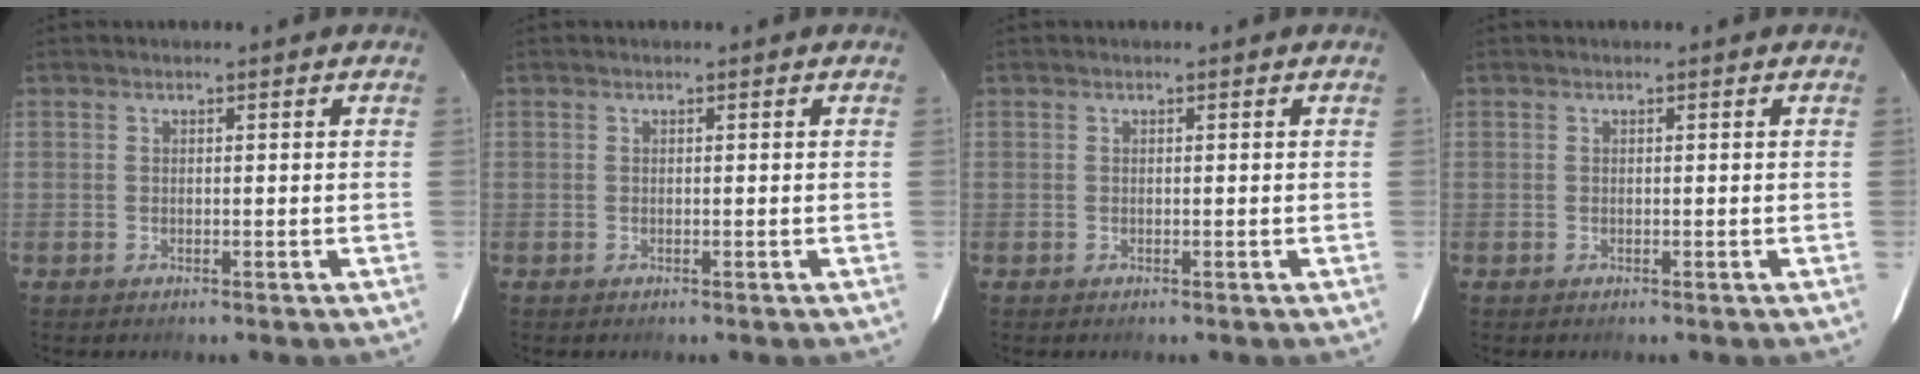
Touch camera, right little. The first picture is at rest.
{"total": 0.0}
{"total": 0.0}
{"total": 0.0}